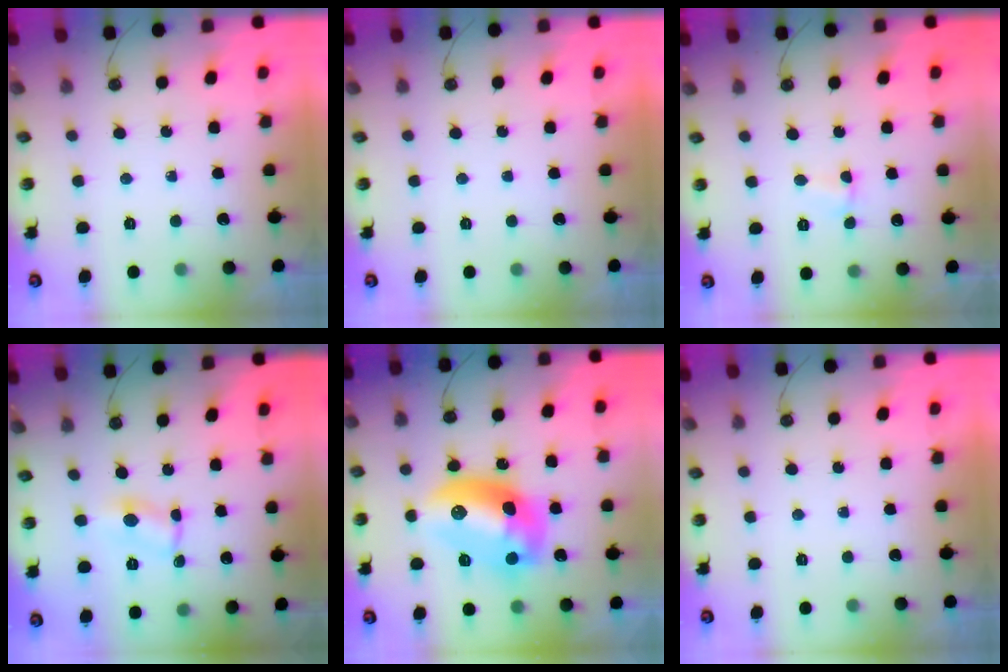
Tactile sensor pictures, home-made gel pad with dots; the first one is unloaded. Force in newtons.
{"total": 0.0}
{"total": 1.4, "press": 1.4, "slide": 0.4}
{"total": 2.0, "press": 2.0, "slide": 0.1}
{"total": 16.3, "press": 16.2, "slide": 1.5}
{"total": 0.0}